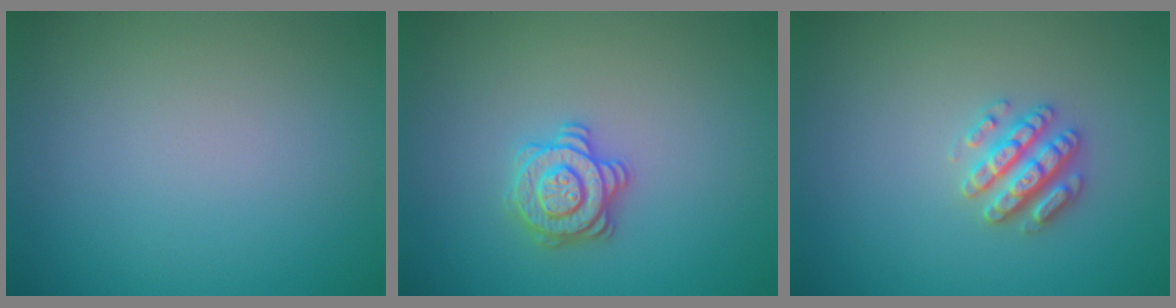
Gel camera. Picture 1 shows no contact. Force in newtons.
{"total": 2.8, "press": 2.7, "slide": 0.5}
{"total": 2.8, "press": 2.8, "slide": 0.3}